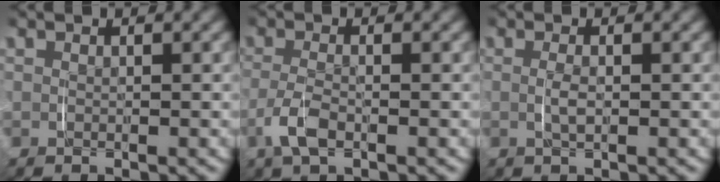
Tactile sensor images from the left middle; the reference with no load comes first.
{"total": 2.5, "force": [-1.6, 0.6, 1.8], "torque": [-0.052, -0.013, -0.026]}
{"total": 1.1, "force": [-0.5, 0.0, 1.0], "torque": [-0.025, -0.005, -0.005]}